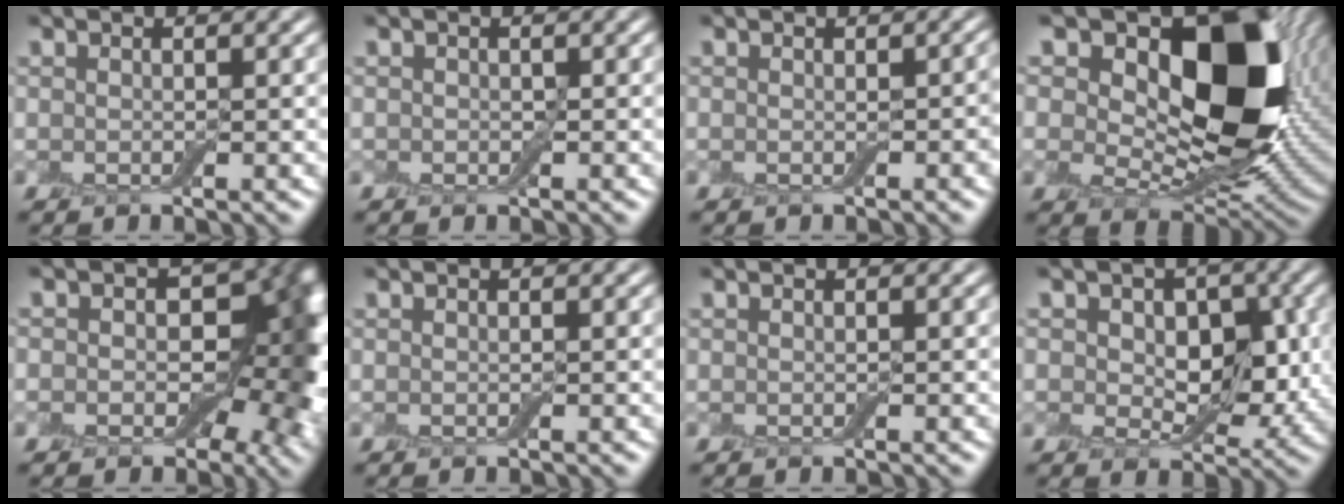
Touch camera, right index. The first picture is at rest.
{"total": 0.5, "force": [-0.1, 0.5, 0.1], "torque": [-0.002, 0.001, -0.007]}
{"total": 1.3, "force": [-0.2, 0.7, 1.0], "torque": [-0.011, 0.000, -0.002]}
{"total": 16.9, "force": [7.6, 9.3, 11.9], "torque": [-0.177, 0.031, 0.115]}
{"total": 11.7, "force": [0.7, 8.2, 8.2], "torque": [-0.048, -0.003, 0.004]}
{"total": 0.0}
{"total": 0.0}
{"total": 5.7, "force": [0.9, 4.1, 3.8], "torque": [-0.052, -0.005, 0.006]}